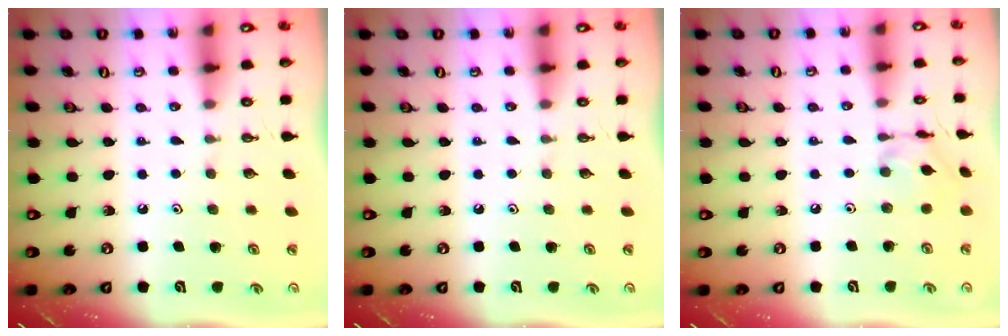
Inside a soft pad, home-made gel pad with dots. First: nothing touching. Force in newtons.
{"total": 0.0}
{"total": 6.4, "press": 6.4, "slide": 0.2}